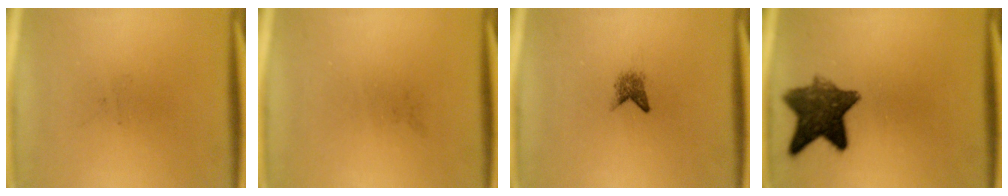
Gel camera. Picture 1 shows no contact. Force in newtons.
{"total": 0.0}
{"total": 1.8}
{"total": 9.3}